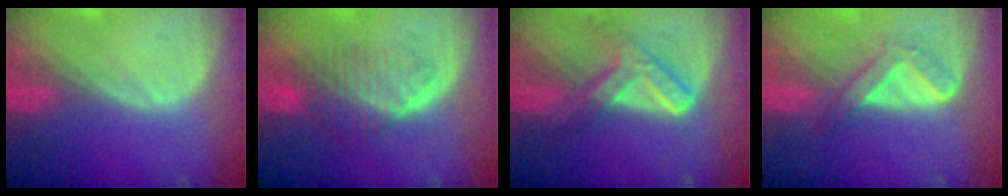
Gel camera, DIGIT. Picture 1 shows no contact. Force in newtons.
{"total": 6.6, "press": 6.0, "slide": 2.8}
{"total": 7.2, "press": 6.2, "slide": 3.8}
{"total": 4.5, "press": 4.4, "slide": 1.0}